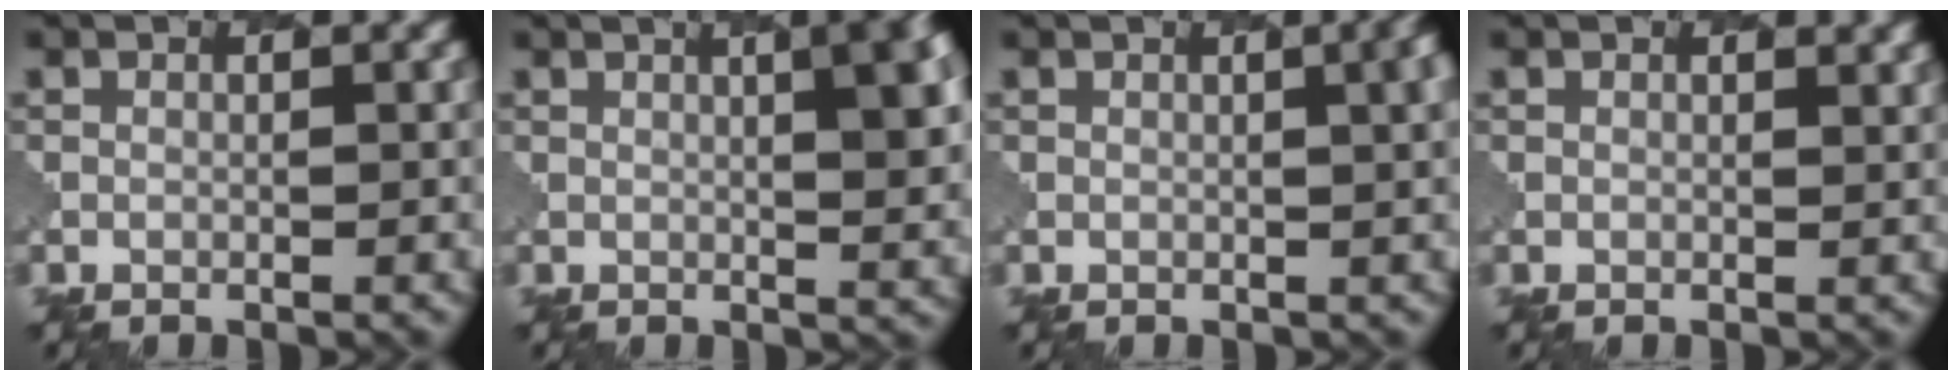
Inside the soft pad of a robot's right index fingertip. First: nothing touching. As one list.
[{"total": 10.5, "force": [2.7, 5.0, 8.9], "torque": [-0.013, 0.051, -0.001]}, {"total": 4.7, "force": [1.0, 2.1, 4.1], "torque": [-0.012, 0.015, 0.001]}, {"total": 0.9, "force": [0.8, 0.1, 0.3], "torque": [-0.008, -0.004, 0.007]}]